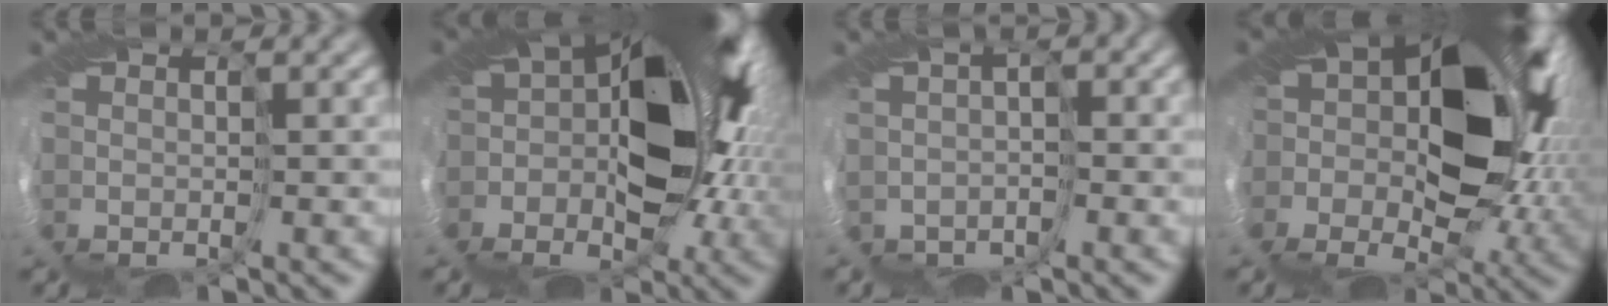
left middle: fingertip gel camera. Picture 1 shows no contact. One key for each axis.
{"total": 16.2, "fx": -0.2, "fy": 11.0, "fz": 11.9, "tx": -0.155, "ty": -0.006, "tz": -0.020}
{"total": 1.8, "fx": -1.2, "fy": 1.3, "fz": 0.6, "tx": 0.001, "ty": -0.002, "tz": -0.021}
{"total": 16.8, "fx": 1.5, "fy": 10.8, "fz": 12.8, "tx": -0.197, "ty": 0.004, "tz": 0.030}